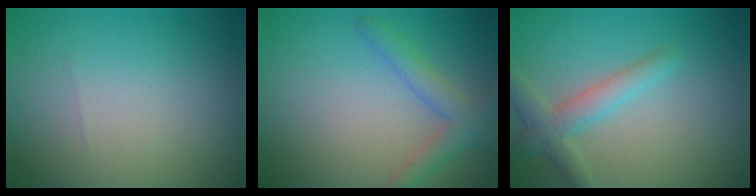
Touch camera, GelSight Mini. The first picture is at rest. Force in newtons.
{"total": 2.5, "press": 2.5, "slide": 0.3}
{"total": 2.9, "press": 2.9, "slide": 0.1}